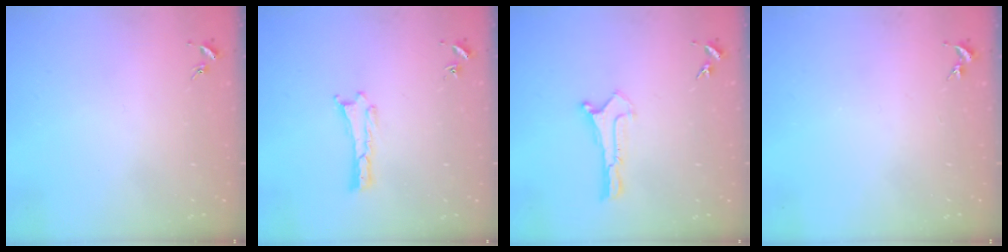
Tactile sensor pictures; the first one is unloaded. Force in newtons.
{"total": 0.0}
{"total": 0.0}
{"total": 0.0}